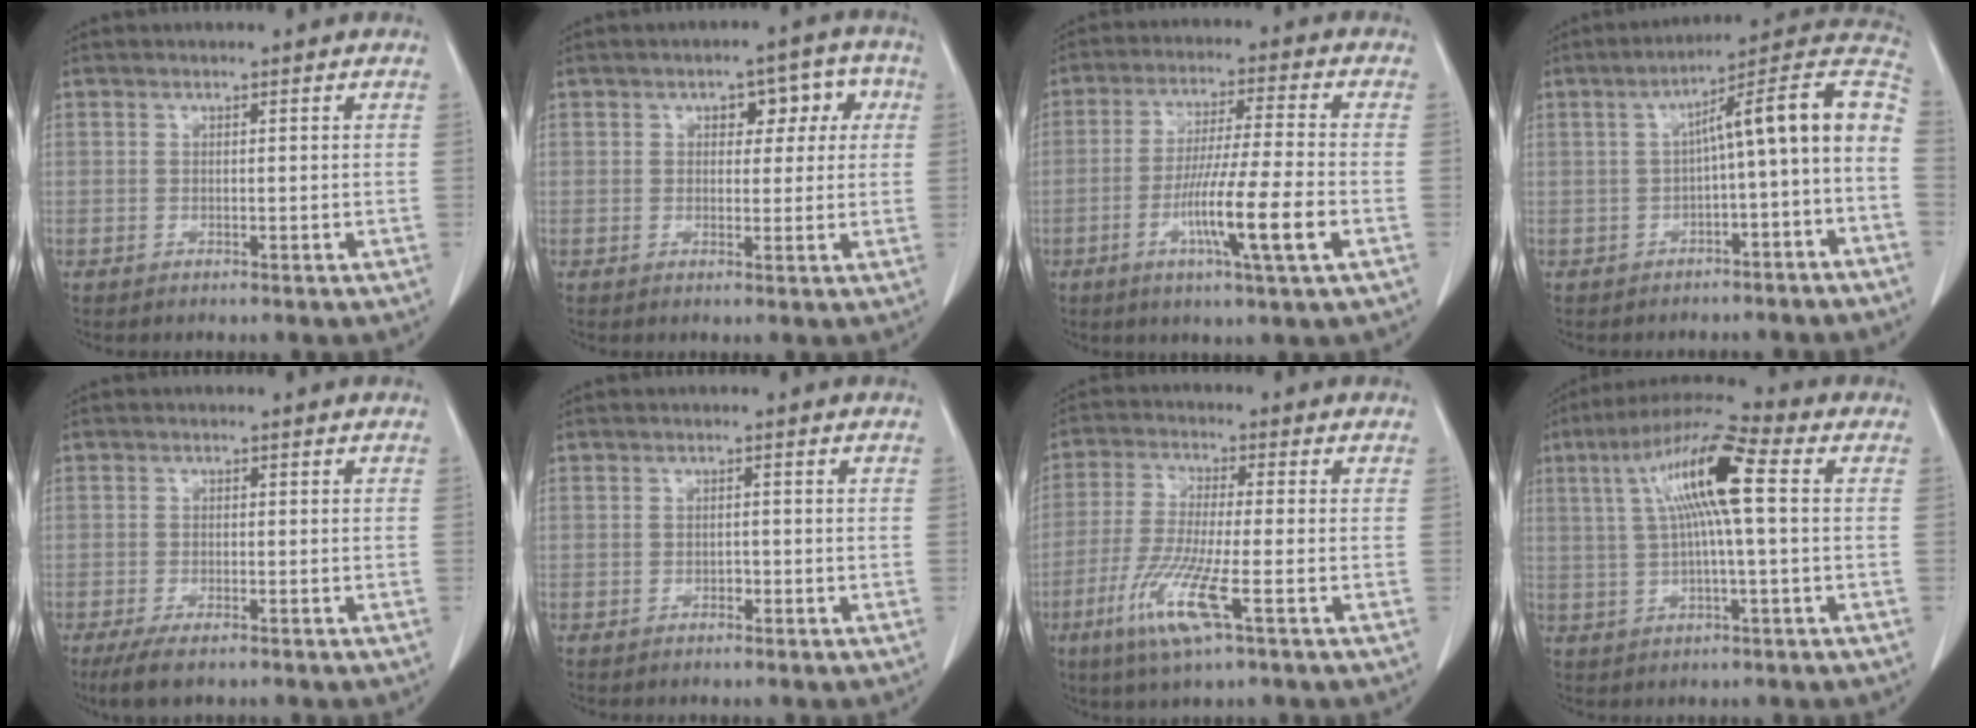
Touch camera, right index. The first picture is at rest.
{"total": 5.9, "force": [2.0, 3.4, 4.4], "torque": [-0.043, 0.027, 0.025]}
{"total": 11.7, "force": [-3.9, -0.5, 11.0], "torque": [-0.200, -0.016, -0.071]}
{"total": 13.2, "force": [-1.5, 1.3, 13.0], "torque": [-0.177, 0.050, -0.024]}
{"total": 4.2, "force": [-2.9, 1.1, 2.8], "torque": [-0.051, -0.009, -0.047]}
{"total": 0.6, "force": [-0.3, 0.4, 0.4], "torque": [-0.007, 0.002, -0.005]}
{"total": 10.1, "force": [-4.2, 0.3, 9.2], "torque": [-0.192, -0.025, -0.084]}
{"total": 11.9, "force": [2.3, 1.0, 11.6], "torque": [-0.222, 0.028, 0.036]}